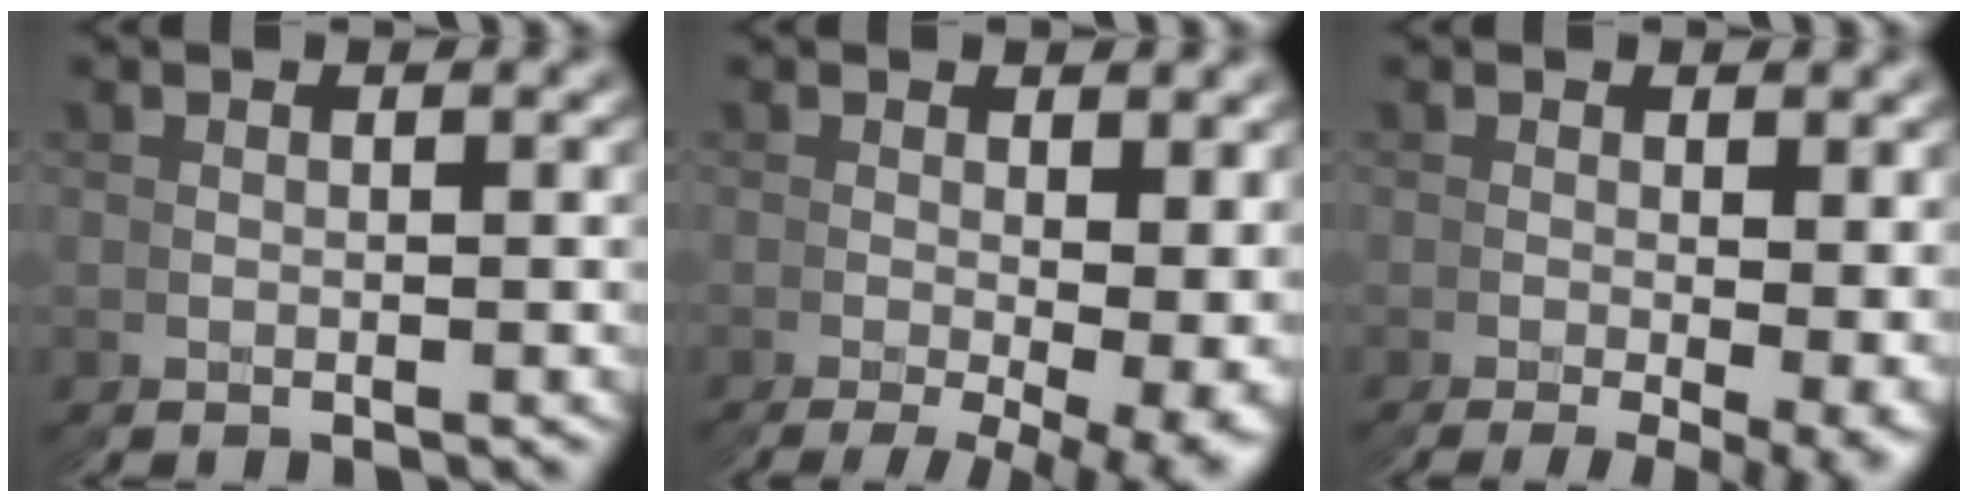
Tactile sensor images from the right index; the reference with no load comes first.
{"total": 7.5, "force": [-3.3, 1.8, 6.5], "torque": [-0.084, -0.026, -0.031]}
{"total": 4.3, "force": [-1.7, 0.2, 3.9], "torque": [-0.046, -0.015, -0.017]}